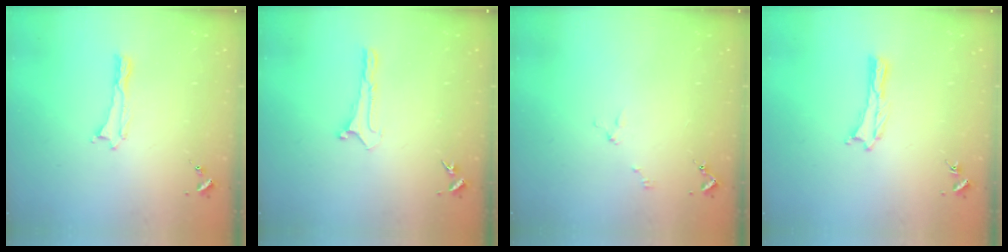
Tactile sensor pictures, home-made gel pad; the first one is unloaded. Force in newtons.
{"total": 0.0}
{"total": 2.0, "press": 2.0, "slide": 0.2}
{"total": 0.0}